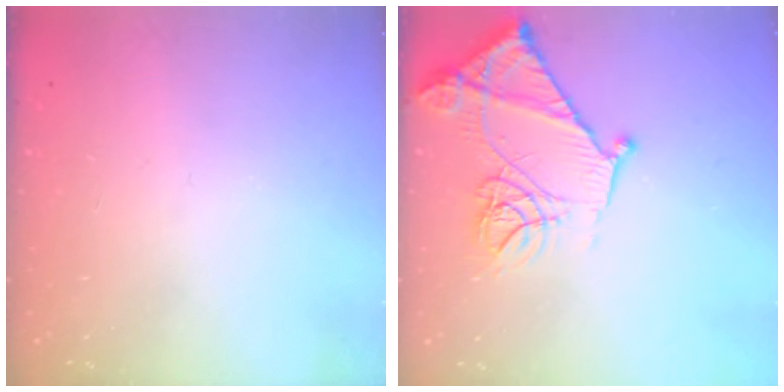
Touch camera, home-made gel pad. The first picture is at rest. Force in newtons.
{"total": 17.4, "press": 17.4, "slide": 1.3}